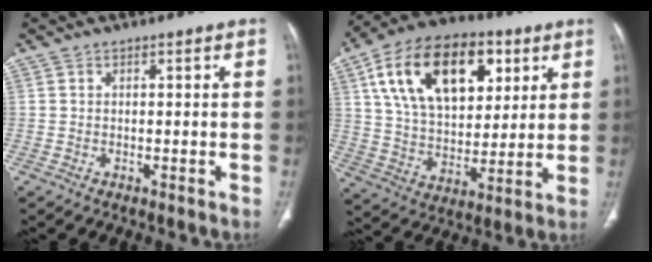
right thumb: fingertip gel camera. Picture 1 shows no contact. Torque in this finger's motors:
{"motor_torque": [-1.02, 2.07, 0.67, 0.25, 0.22]}